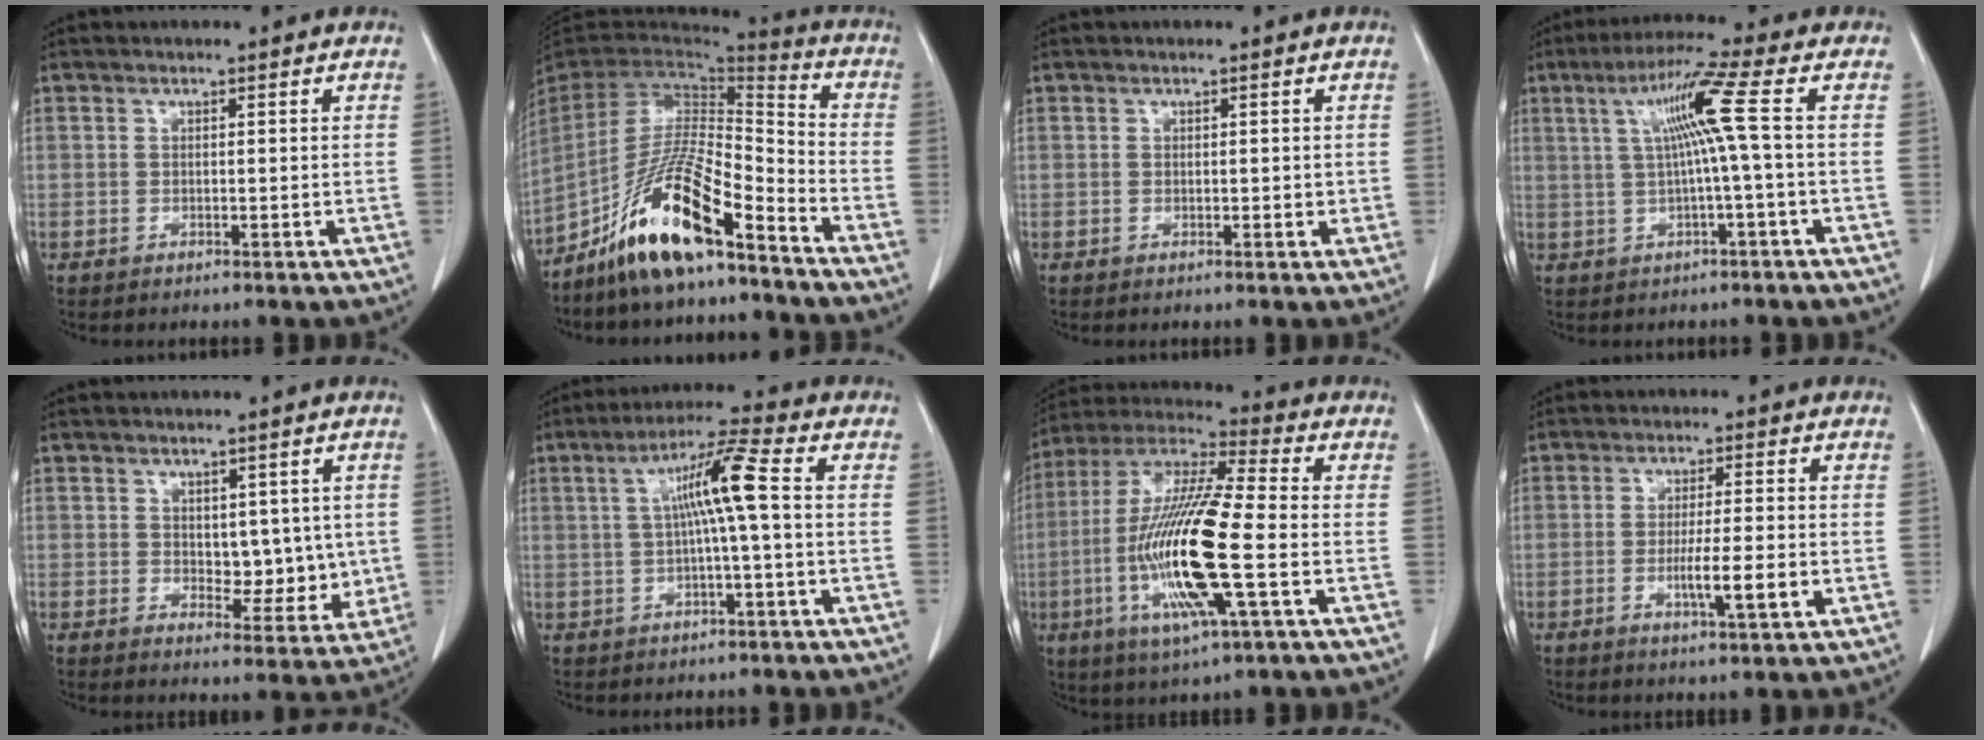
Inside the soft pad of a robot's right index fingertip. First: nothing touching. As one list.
[{"total": 15.6, "force": [-10.6, 2.3, 11.2], "torque": [-0.217, -0.006, -0.196]}, {"total": 1.1, "force": [-0.1, 0.7, 0.9], "torque": [-0.010, 0.000, -0.001]}, {"total": 7.8, "force": [1.0, -1.5, 7.6], "torque": [-0.140, 0.020, 0.027]}, {"total": 6.2, "force": [0.5, 3.8, 5.0], "torque": [-0.050, -0.005, 0.019]}, {"total": 7.6, "force": [0.6, -0.5, 7.6], "torque": [-0.136, 0.019, 0.009]}, {"total": 18.5, "force": [-4.0, 1.7, 18.0], "torque": [-0.373, -0.015, -0.077]}, {"total": 6.1, "force": [-1.7, 0.2, 5.8], "torque": [-0.098, -0.009, -0.027]}]